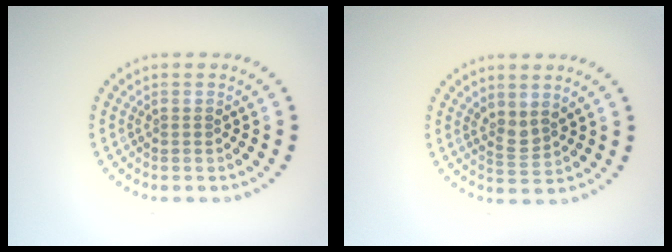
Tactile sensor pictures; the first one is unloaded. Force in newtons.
{"total": 1.9, "press": 1.4, "slide": 1.3}